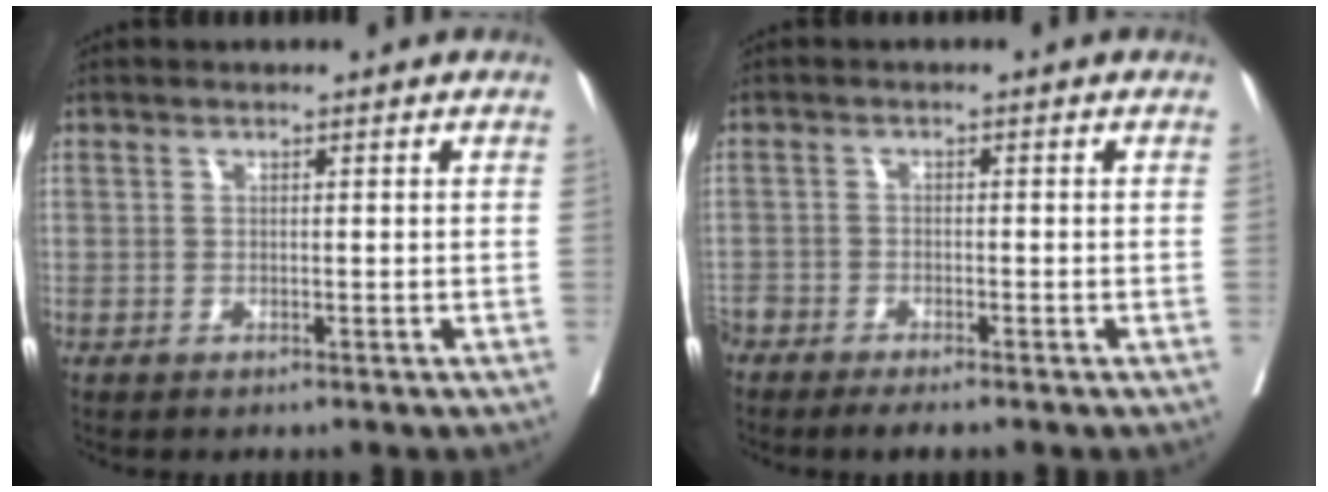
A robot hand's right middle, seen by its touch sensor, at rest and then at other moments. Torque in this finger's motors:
{"motor_torque": [0.92, -0.93, 0.19, 0.07]}